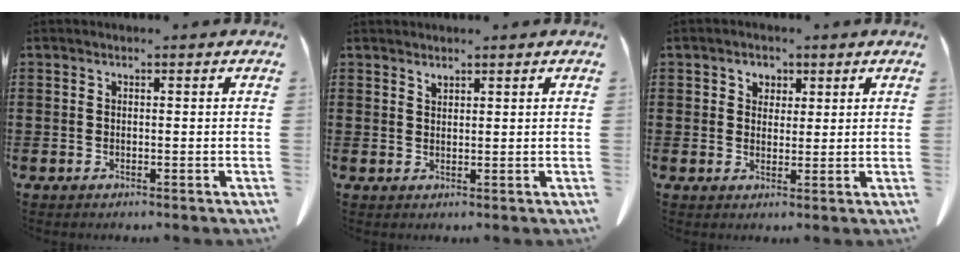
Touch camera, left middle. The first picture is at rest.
{"total": 1.3, "force": [1.2, 0.2, 0.3], "torque": [-0.009, -0.003, 0.024]}
{"total": 2.4, "force": [1.3, 2.0, 0.3], "torque": [-0.010, 0.007, 0.021]}